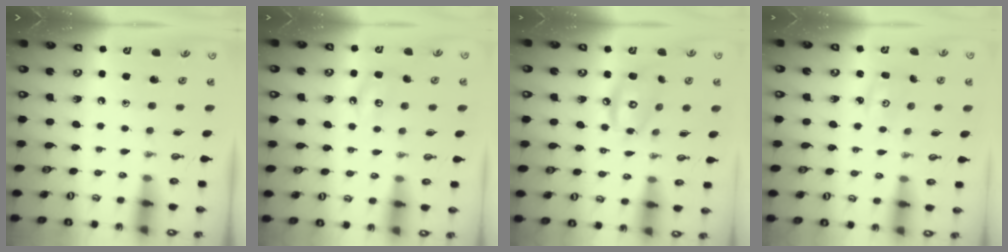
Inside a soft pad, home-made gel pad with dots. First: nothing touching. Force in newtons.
{"total": 4.4, "press": 4.3, "slide": 0.9}
{"total": 10.0, "press": 10.0, "slide": 0.7}
{"total": 2.3, "press": 2.3, "slide": 0.3}